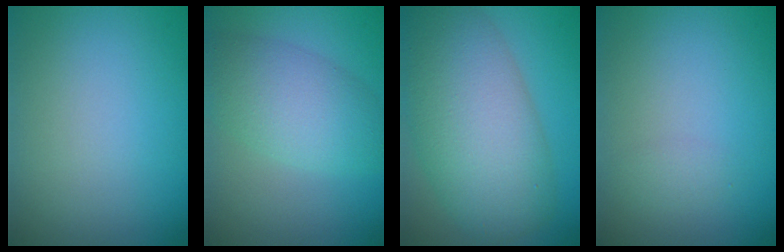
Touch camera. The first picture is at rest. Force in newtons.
{"total": 5.5, "press": 5.5, "slide": 0.3}
{"total": 11.4, "press": 11.3, "slide": 0.8}
{"total": 0.9, "press": 0.9, "slide": 0.0}